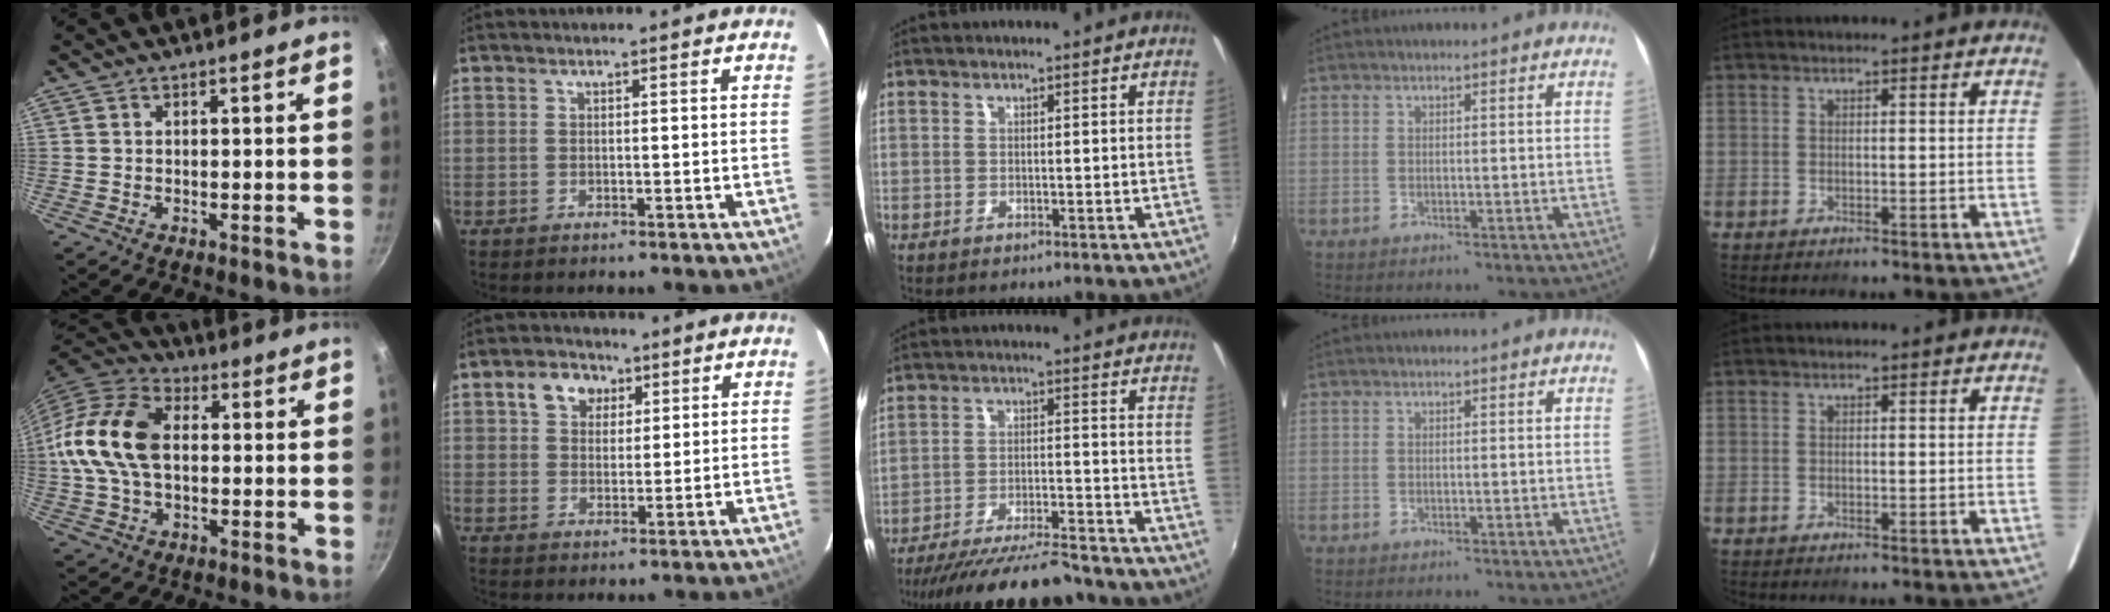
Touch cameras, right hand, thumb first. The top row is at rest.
{"thumb": {"total": 17.5, "force": [1.0, 11.4, 13.2], "torque": [-0.245, 0.030, 0.003]}, "index": {"total": 6.0, "force": [2.9, 4.4, 2.9], "torque": [-0.049, 0.019, 0.049]}, "middle": {"total": 19.0, "force": [-17.0, 3.0, 7.9], "torque": [-0.156, -0.024, -0.248]}}